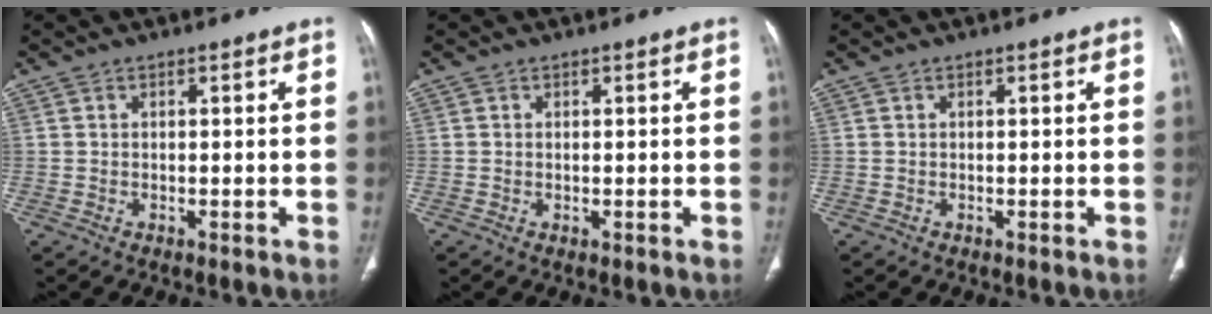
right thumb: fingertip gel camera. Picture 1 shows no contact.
{"total": 0.0}
{"total": 0.0}